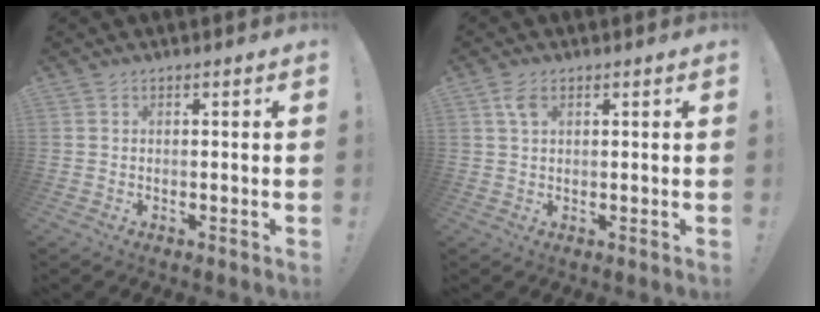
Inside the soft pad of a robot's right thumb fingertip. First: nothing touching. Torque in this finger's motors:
{"motor_torque": [-0.04, 0.04, 0.01, 0.00, 0.00]}